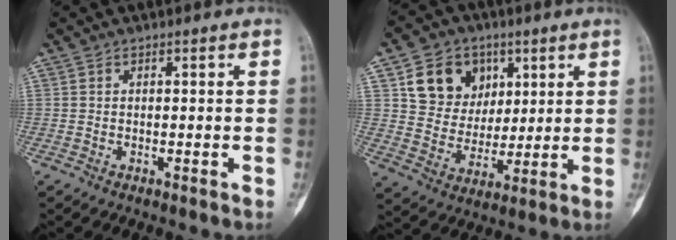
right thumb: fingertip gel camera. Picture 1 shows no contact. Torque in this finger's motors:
{"motor_torque": [1.14, 1.31, 0.27, -0.09, 0.06]}